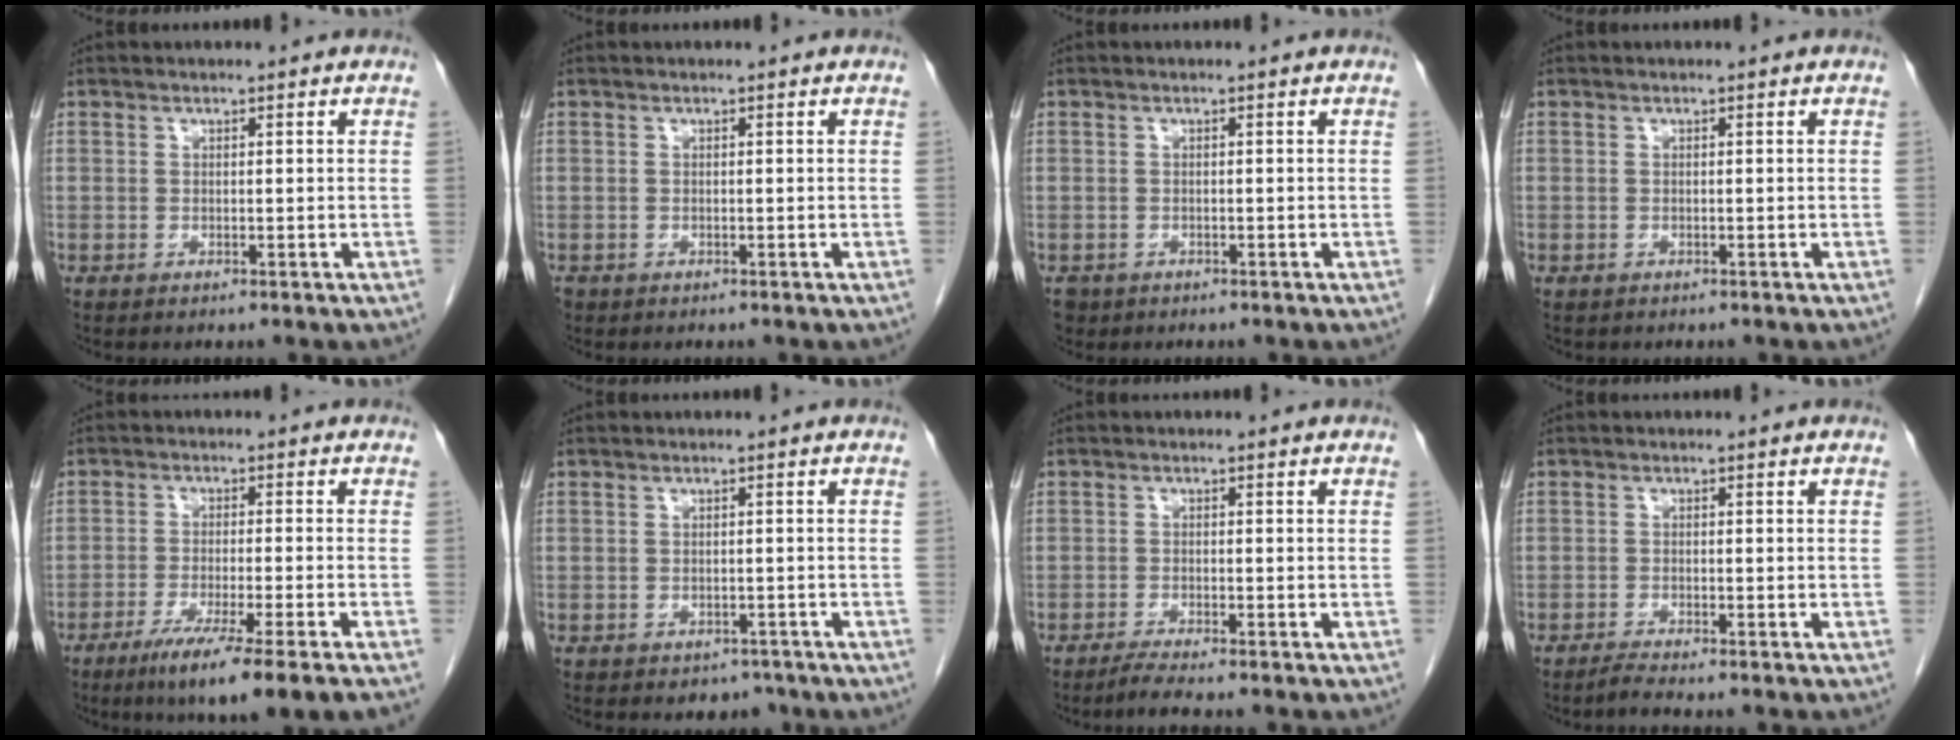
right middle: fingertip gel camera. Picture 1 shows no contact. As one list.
[{"total": 0.7, "force": [-0.4, 0.5, 0.1], "torque": [-0.010, 0.003, -0.006]}, {"total": 2.2, "force": [-1.5, 1.7, 0.3], "torque": [-0.010, 0.001, -0.024]}, {"total": 0.0}, {"total": 10.6, "force": [-7.2, -1.4, 7.7], "torque": [-0.113, -0.030, -0.110]}, {"total": 2.2, "force": [-1.6, 1.4, 0.4], "torque": [-0.001, 0.005, -0.018]}, {"total": 2.7, "force": [-2.3, -0.5, 1.2], "torque": [-0.030, -0.008, -0.045]}, {"total": 1.7, "force": [-1.5, -0.4, 0.6], "torque": [-0.018, -0.005, -0.031]}]